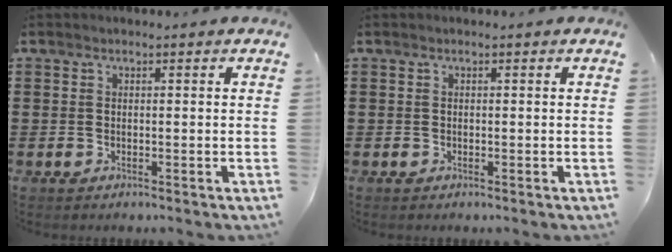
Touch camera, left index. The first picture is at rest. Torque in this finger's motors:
{"motor_torque": [0.05, 0.01, 0.03, 0.01]}